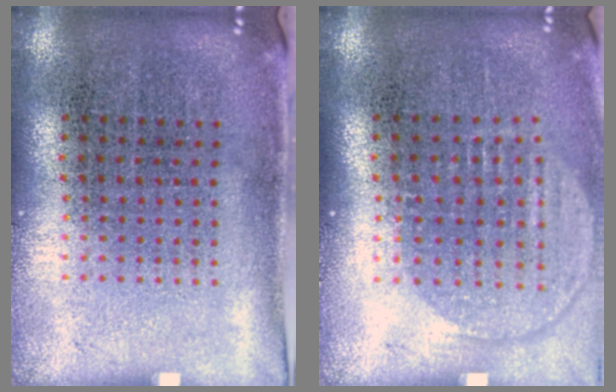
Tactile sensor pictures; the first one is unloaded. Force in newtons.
{"total": 1.5, "press": 1.3, "slide": 0.7}